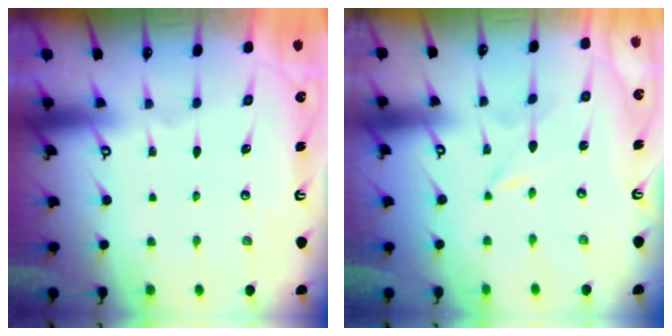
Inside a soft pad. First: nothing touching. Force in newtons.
{"total": 0.0}